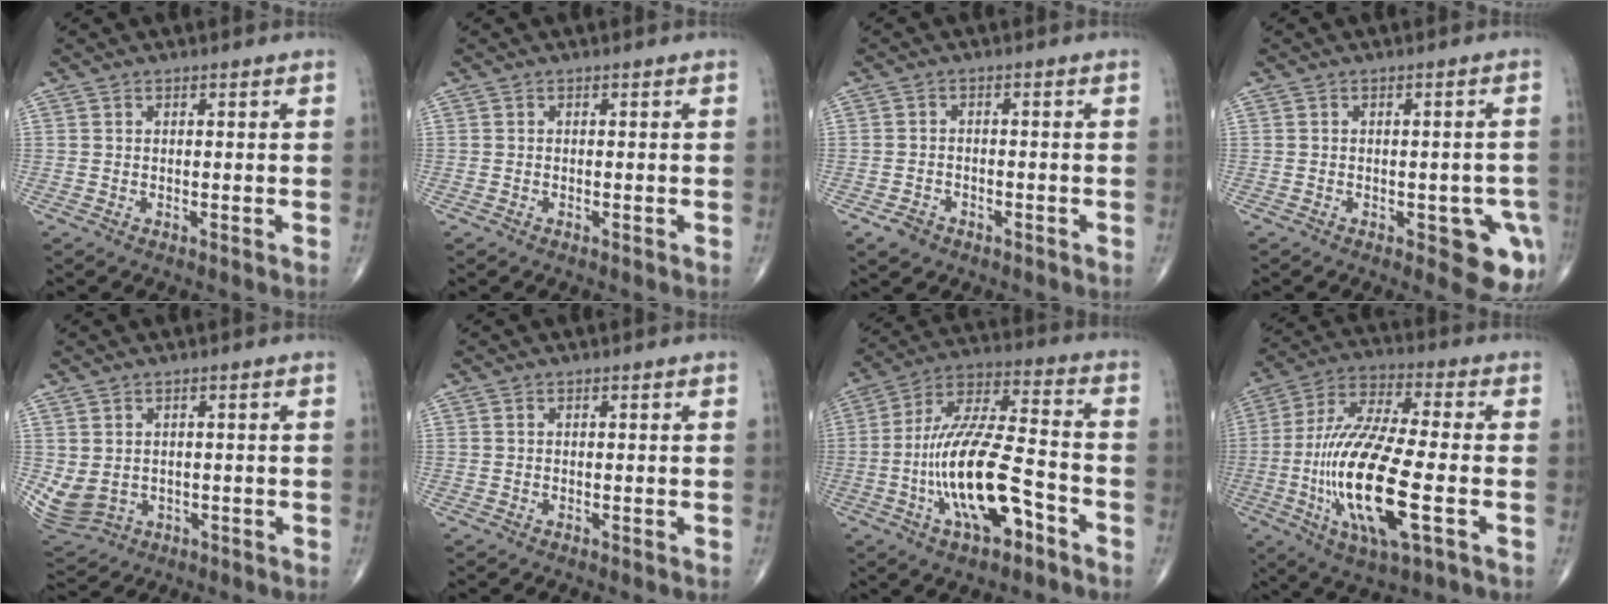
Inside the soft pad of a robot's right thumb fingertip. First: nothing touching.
{"total": 0.0}
{"total": 3.2, "force": [-2.0, 2.3, 1.1], "torque": [-0.018, 0.012, -0.030]}
{"total": 8.9, "force": [-3.4, 3.7, 7.3], "torque": [-0.054, 0.002, -0.038]}
{"total": 6.4, "force": [-0.3, 5.3, 3.4], "torque": [-0.073, -0.002, 0.017]}
{"total": 0.0}
{"total": 18.8, "force": [-6.5, 6.8, 16.3], "torque": [-0.310, 0.046, -0.111]}
{"total": 21.3, "force": [-4.6, 6.1, 19.9], "torque": [-0.418, 0.011, -0.077]}